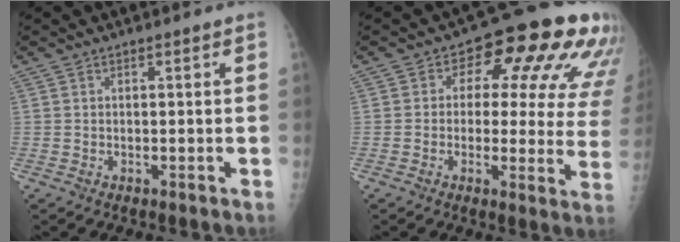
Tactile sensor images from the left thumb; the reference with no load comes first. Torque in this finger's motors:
{"motor_torque": [0.45, 0.39, 0.00, -0.33, 0.14]}